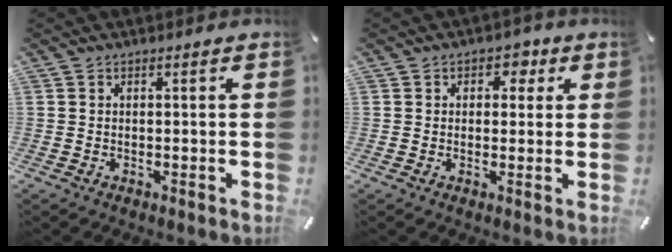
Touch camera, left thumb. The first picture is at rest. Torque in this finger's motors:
{"motor_torque": [-0.02, -0.09, 0.10, 0.13, 0.00]}